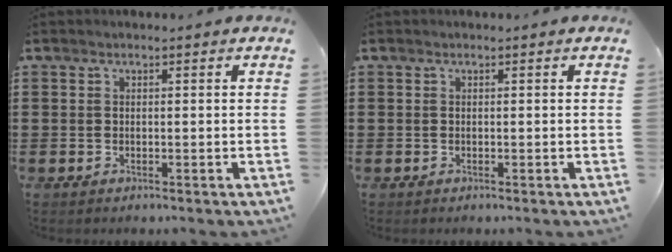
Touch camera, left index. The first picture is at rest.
{"total": 0.0}